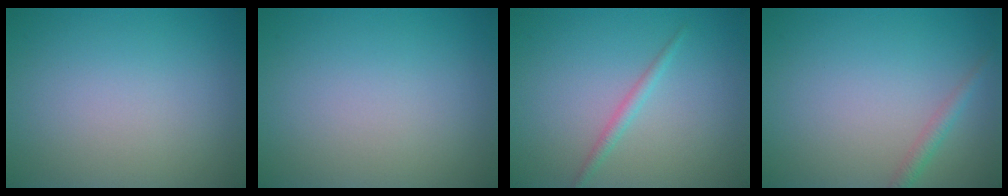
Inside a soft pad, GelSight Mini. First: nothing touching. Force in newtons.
{"total": 0.0}
{"total": 1.3, "press": 1.3, "slide": 0.0}
{"total": 1.4, "press": 1.4, "slide": 0.0}